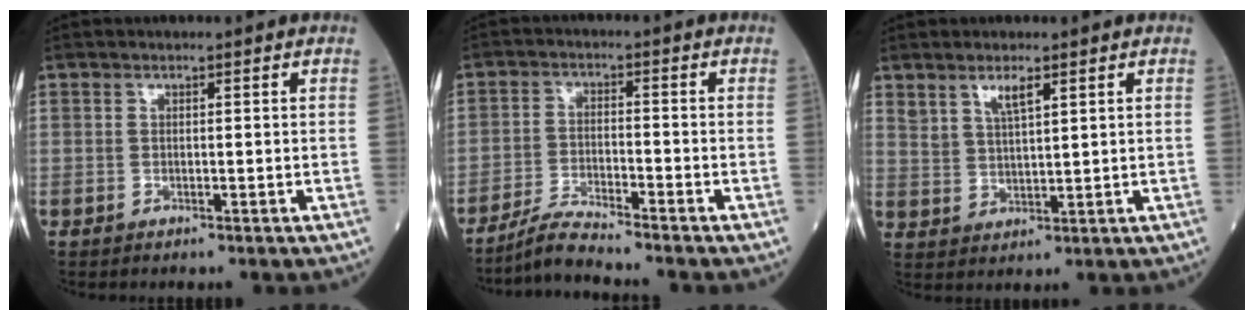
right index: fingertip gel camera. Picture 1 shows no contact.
{"total": 5.3, "force": [-4.9, -1.0, 1.7], "torque": [-0.035, -0.022, -0.096]}
{"total": 3.9, "force": [2.6, 0.9, 2.8], "torque": [-0.061, 0.002, 0.054]}